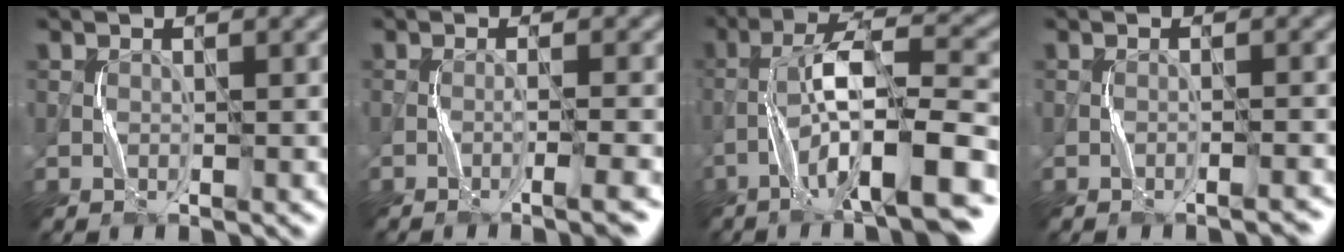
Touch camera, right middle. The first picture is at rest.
{"total": 3.1, "force": [-1.3, 0.3, 2.8], "torque": [-0.038, 0.008, -0.028]}
{"total": 11.1, "force": [-4.5, 2.4, 9.9], "torque": [-0.168, 0.019, -0.073]}
{"total": 1.0, "force": [-0.8, -0.2, 0.5], "torque": [-0.011, 0.009, -0.014]}